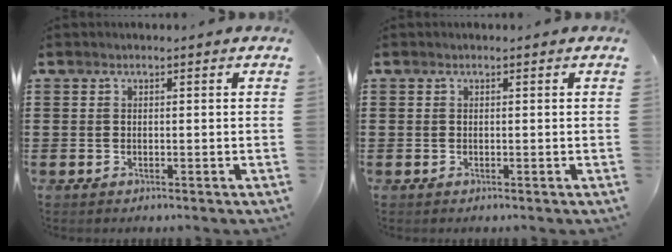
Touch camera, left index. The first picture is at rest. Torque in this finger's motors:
{"motor_torque": [0.00, 0.00, 0.00, 0.00]}